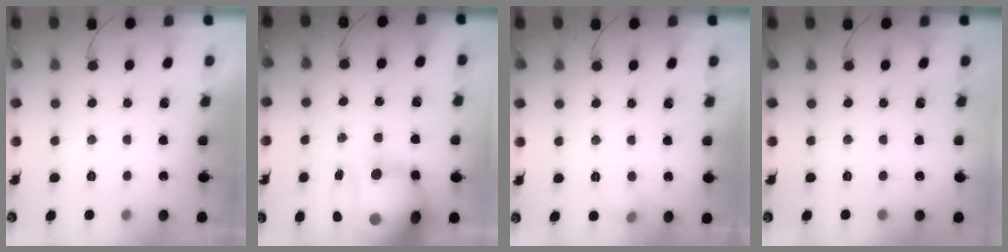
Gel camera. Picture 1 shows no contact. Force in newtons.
{"total": 21.5, "press": 20.9, "slide": 4.9}
{"total": 5.0, "press": 4.7, "slide": 1.4}
{"total": 0.0}